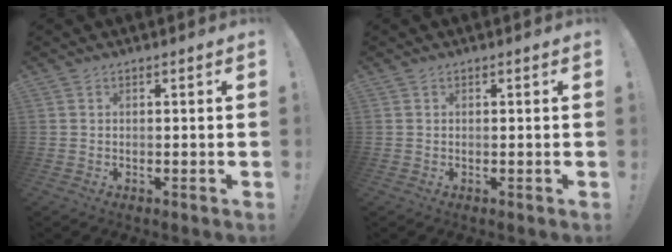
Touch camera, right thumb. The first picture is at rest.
{"total": 0.5, "force": [0.5, -0.1, 0.0], "torque": [0.007, -0.003, 0.009]}